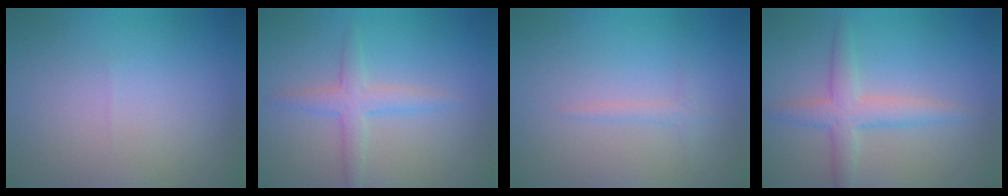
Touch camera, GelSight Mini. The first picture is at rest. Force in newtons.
{"total": 2.7, "press": 2.7, "slide": 0.1}
{"total": 0.8, "press": 0.8, "slide": 0.1}
{"total": 3.4, "press": 3.4, "slide": 0.2}